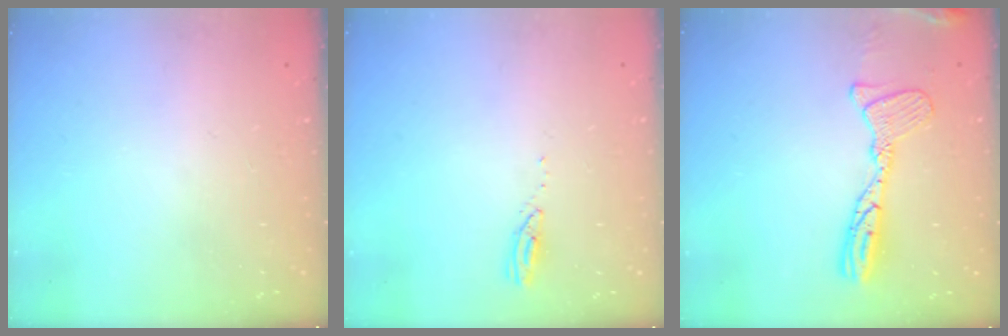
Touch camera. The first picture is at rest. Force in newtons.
{"total": 2.8, "press": 2.8, "slide": 0.4}
{"total": 14.4, "press": 14.4, "slide": 1.4}